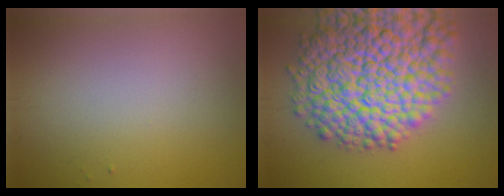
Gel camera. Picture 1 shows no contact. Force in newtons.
{"total": 15.1, "press": 15.0, "slide": 0.6}